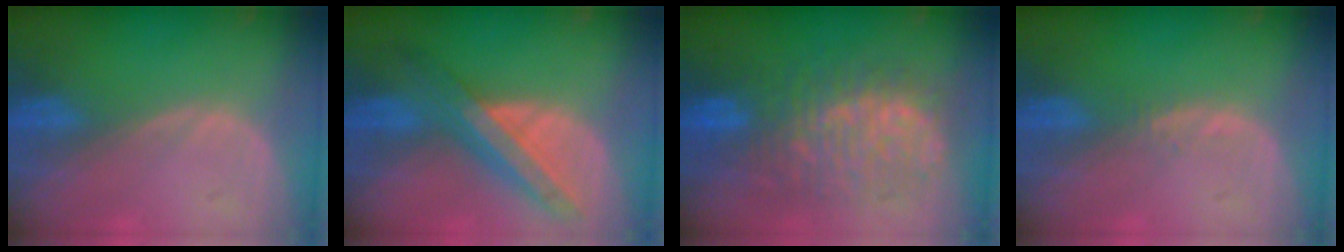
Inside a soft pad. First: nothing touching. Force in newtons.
{"total": 8.2, "press": 7.3, "slide": 3.7}
{"total": 12.3, "press": 12.2, "slide": 1.3}
{"total": 0.7, "press": 0.7, "slide": 0.1}